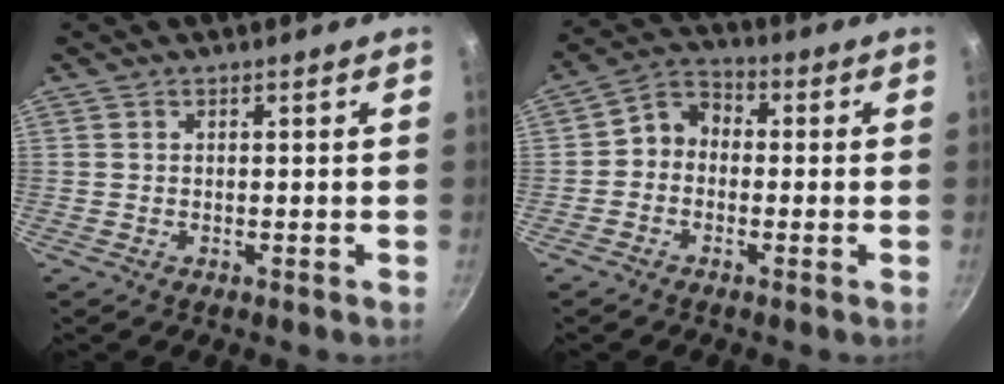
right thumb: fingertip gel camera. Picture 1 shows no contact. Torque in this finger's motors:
{"motor_torque": [-0.07, 0.10, 0.15, 0.06, 0.05]}